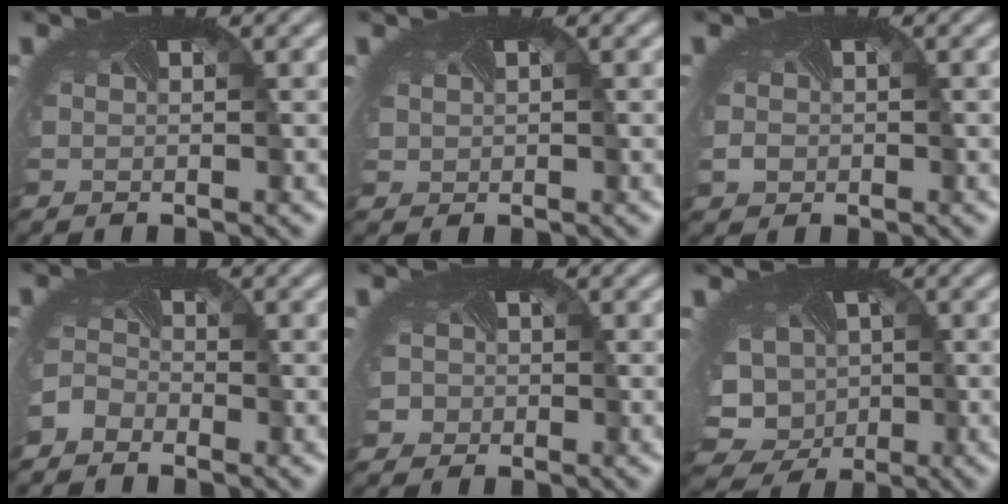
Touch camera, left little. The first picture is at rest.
{"total": 1.1, "force": [0.5, 0.9, 0.2], "torque": [-0.009, 0.004, 0.010]}
{"total": 1.7, "force": [-0.4, 1.6, 0.4], "torque": [-0.007, -0.001, -0.006]}
{"total": 2.7, "force": [-2.4, 1.3, 0.2], "torque": [-0.009, -0.007, -0.050]}
{"total": 3.2, "force": [-0.4, 3.0, 1.2], "torque": [-0.019, 0.002, -0.018]}
{"total": 11.5, "force": [-3.2, 10.0, 4.7], "torque": [-0.086, -0.039, -0.053]}